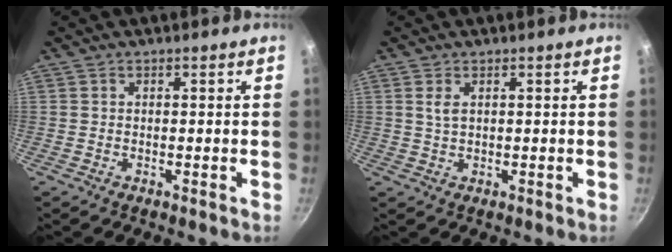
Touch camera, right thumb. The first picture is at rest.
{"total": 2.1, "force": [0.7, 1.1, 1.6], "torque": [-0.030, -0.004, 0.015]}